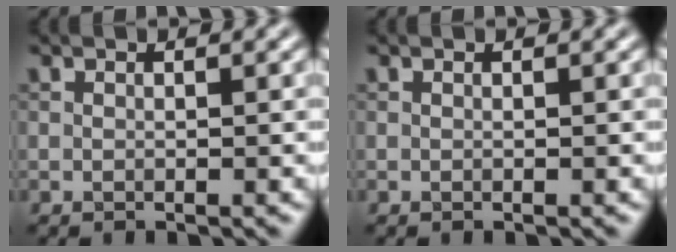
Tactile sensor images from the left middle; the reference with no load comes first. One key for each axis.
{"total": 0.0}